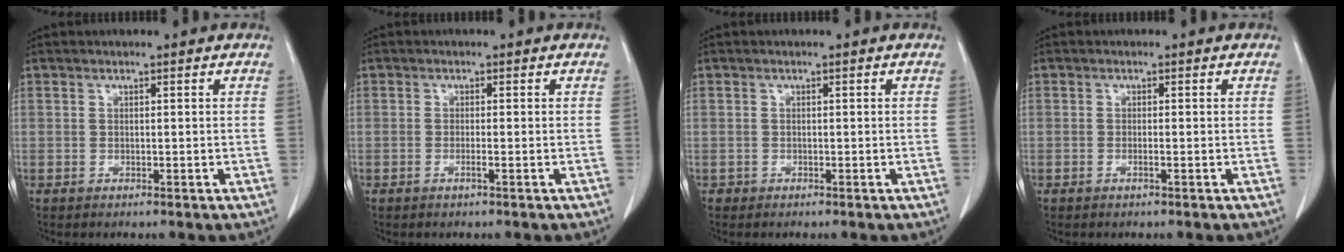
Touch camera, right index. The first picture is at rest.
{"total": 0.9, "force": [-0.5, -0.1, 0.8], "torque": [-0.017, 0.000, -0.008]}
{"total": 0.6, "force": [-0.2, 0.5, -0.2], "torque": [0.000, 0.005, -0.005]}
{"total": 0.7, "force": [-0.3, 0.0, 0.6], "torque": [-0.013, 0.000, -0.005]}